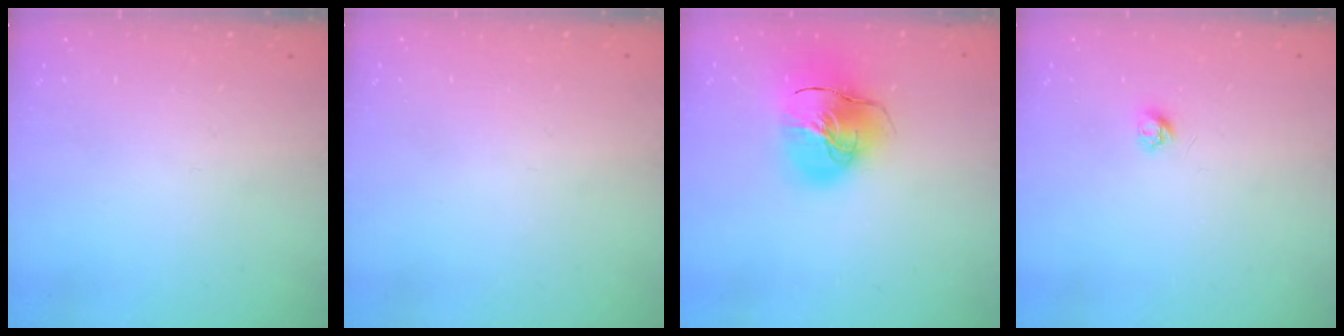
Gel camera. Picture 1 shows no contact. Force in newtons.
{"total": 0.7, "press": 0.7, "slide": 0.3}
{"total": 18.1, "press": 17.9, "slide": 2.6}
{"total": 3.7, "press": 3.7, "slide": 0.3}